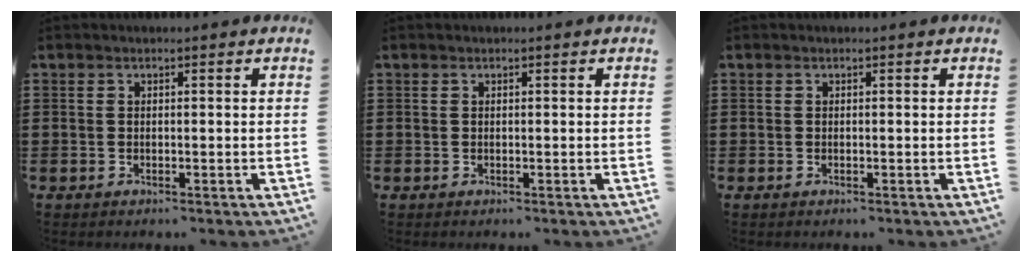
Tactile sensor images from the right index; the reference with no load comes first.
{"total": 0.0}
{"total": 0.0}